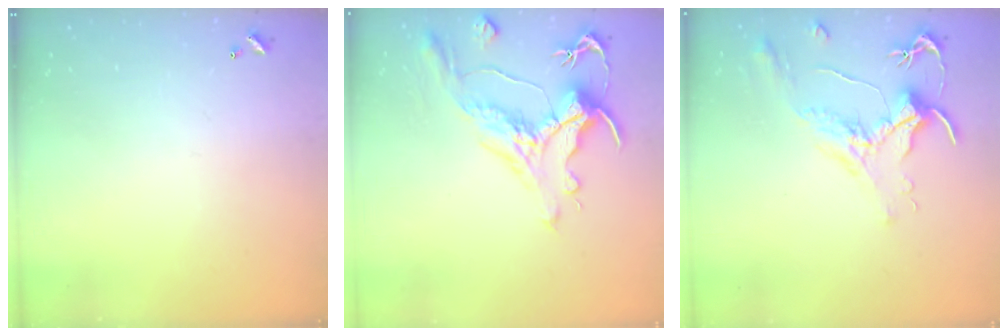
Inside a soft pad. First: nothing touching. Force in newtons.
{"total": 2.2, "press": 1.7, "slide": 1.4}
{"total": 1.6, "press": 1.5, "slide": 0.7}